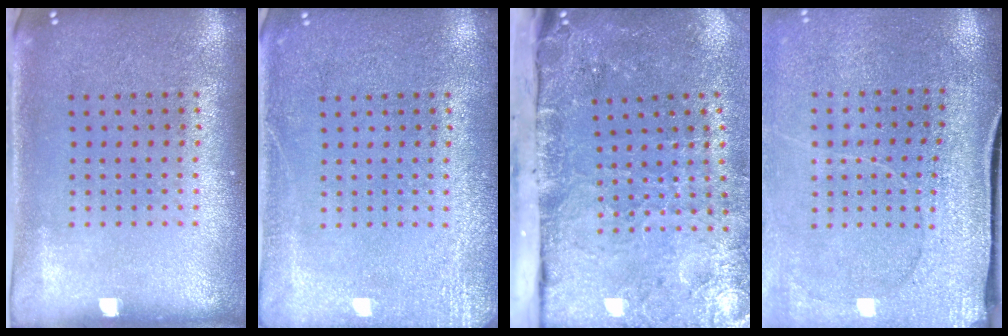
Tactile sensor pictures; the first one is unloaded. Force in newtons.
{"total": 2.8, "press": 2.7, "slide": 0.4}
{"total": 4.7, "press": 3.6, "slide": 3.0}
{"total": 3.0, "press": 2.8, "slide": 1.1}